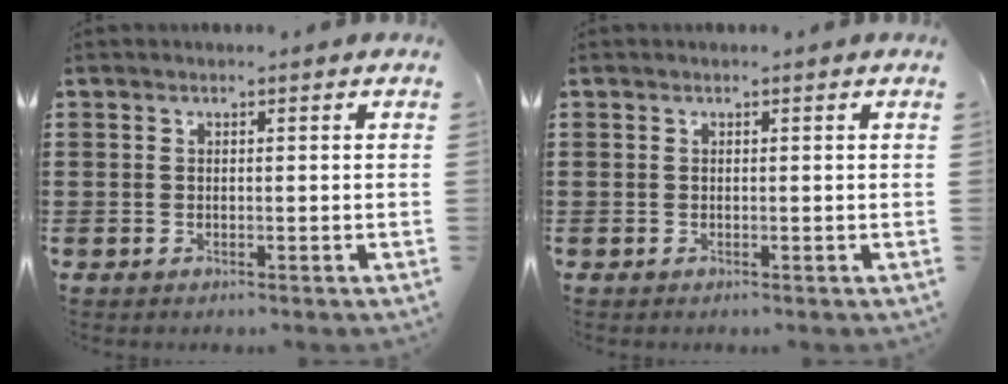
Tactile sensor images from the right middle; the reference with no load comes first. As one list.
[{"total": 0.0}]